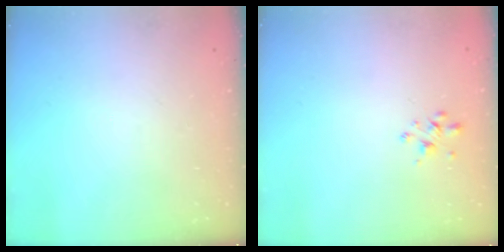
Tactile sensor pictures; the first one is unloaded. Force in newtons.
{"total": 2.3, "press": 2.2, "slide": 0.3}